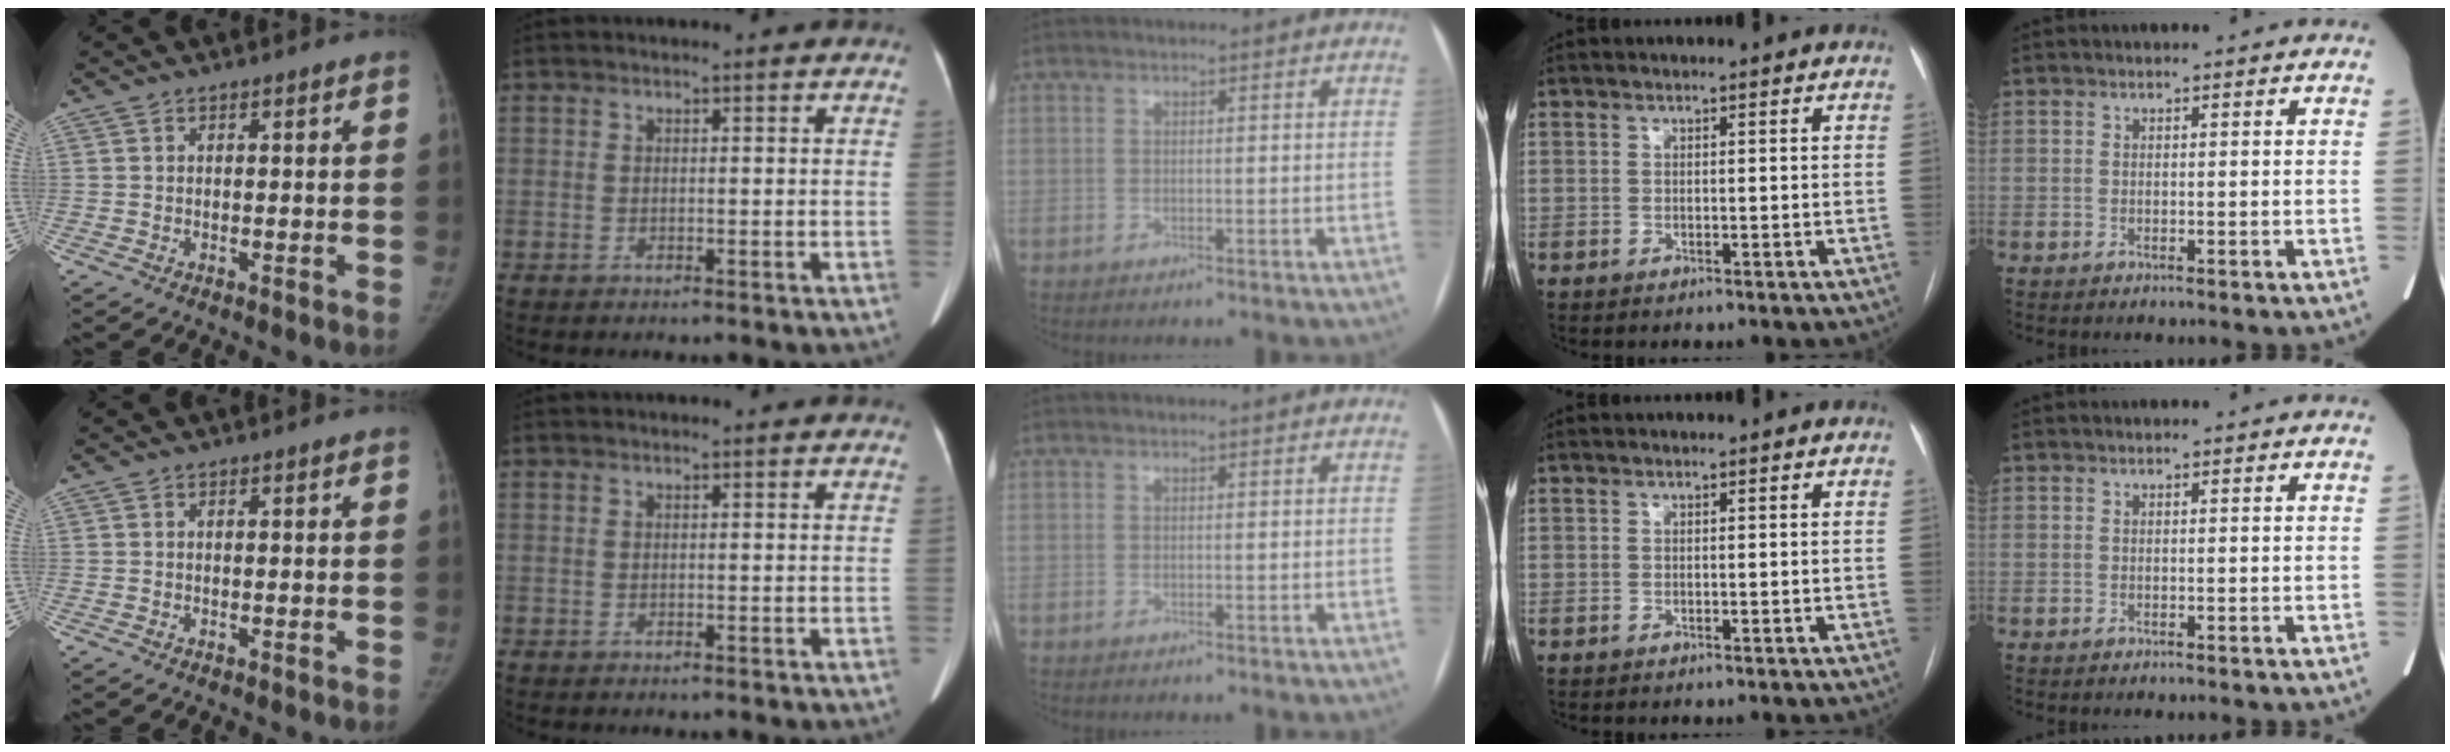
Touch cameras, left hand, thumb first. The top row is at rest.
{}